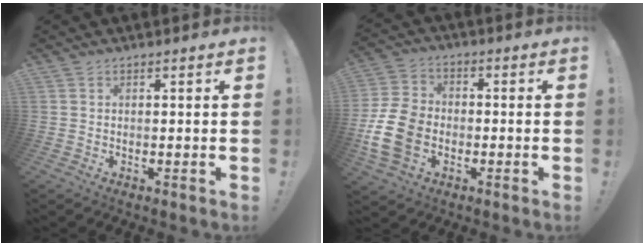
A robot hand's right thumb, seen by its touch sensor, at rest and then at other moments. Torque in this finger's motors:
{"motor_torque": [1.74, 1.40, 0.98, -0.90, 0.16]}